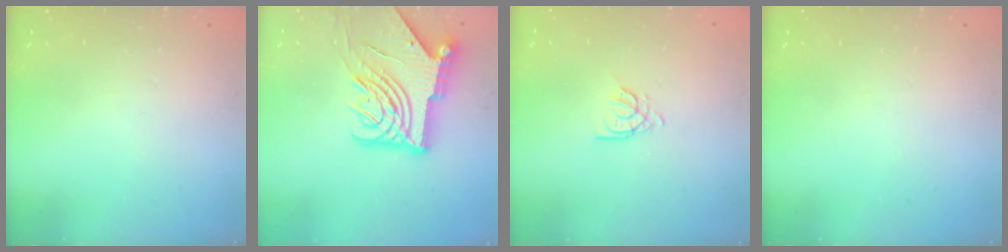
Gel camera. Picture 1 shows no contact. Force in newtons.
{"total": 16.2, "press": 16.1, "slide": 2.0}
{"total": 4.0, "press": 4.0, "slide": 0.1}
{"total": 0.0}